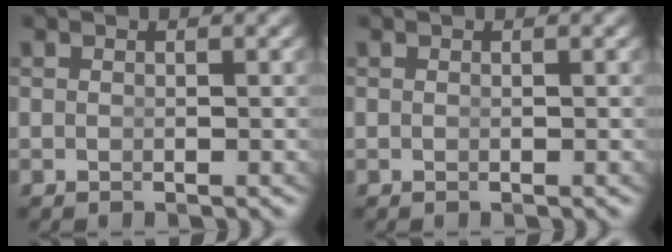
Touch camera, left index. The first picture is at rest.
{"total": 0.0}